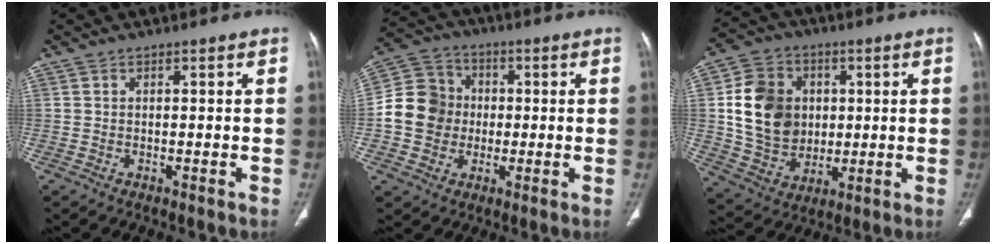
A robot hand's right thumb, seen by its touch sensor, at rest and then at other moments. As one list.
[{"total": 11.4, "force": [-0.7, 10.4, 4.7], "torque": [-0.066, 0.027, -0.020]}, {"total": 15.2, "force": [1.9, 12.6, 8.4], "torque": [-0.122, -0.002, 0.044]}]